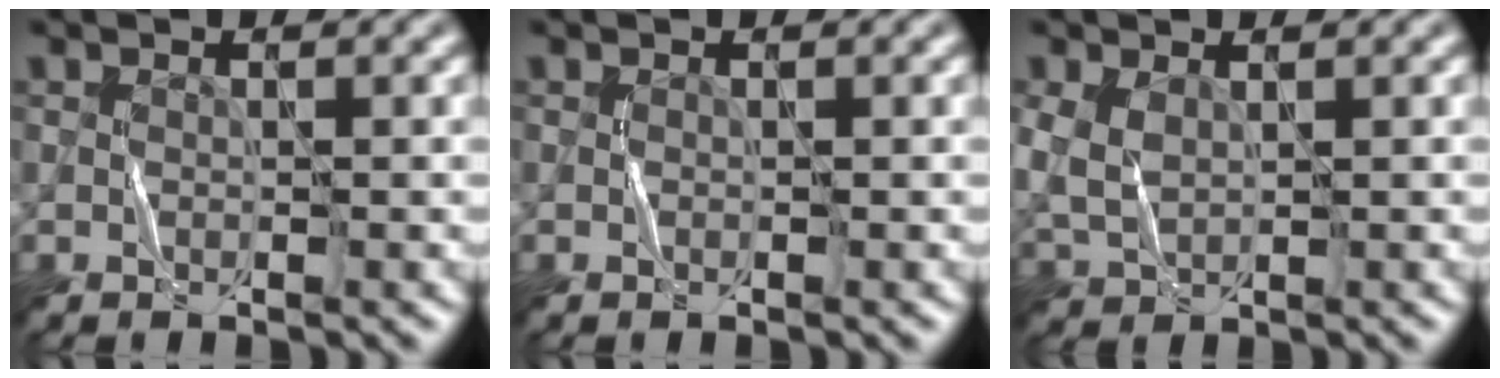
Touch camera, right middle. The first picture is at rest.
{"total": 0.0}
{"total": 2.8, "force": [0.9, 1.8, 2.0], "torque": [-0.061, 0.003, 0.022]}